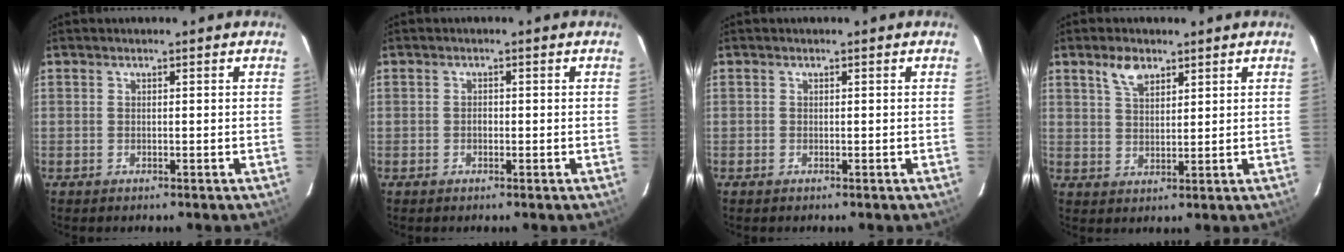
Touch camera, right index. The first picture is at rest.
{"total": 0.8, "force": [-0.3, 0.6, 0.4], "torque": [-0.006, 0.003, -0.007]}
{"total": 0.0}
{"total": 4.7, "force": [3.0, 2.4, 2.7], "torque": [-0.044, 0.009, 0.057]}